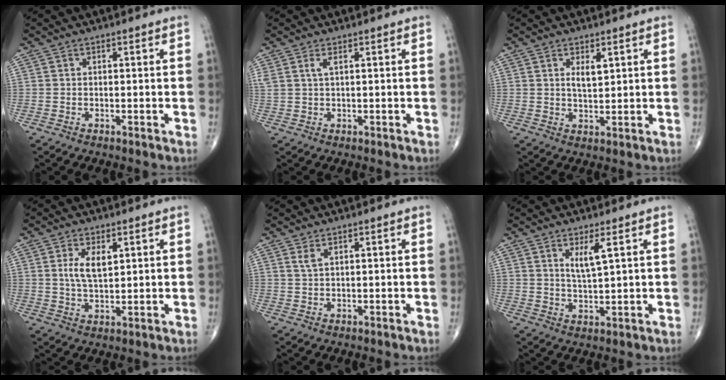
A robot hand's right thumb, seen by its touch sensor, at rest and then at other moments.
{"total": 2.0, "force": [1.0, 0.5, 1.6], "torque": [-0.044, 0.005, 0.026]}
{"total": 3.2, "force": [1.4, 1.3, 2.6], "torque": [-0.039, -0.013, 0.026]}
{"total": 5.5, "force": [1.8, 2.6, 4.5], "torque": [-0.081, -0.011, 0.038]}
{"total": 1.3, "force": [0.8, 0.3, 1.0], "torque": [-0.025, 0.001, 0.020]}
{"total": 4.1, "force": [1.9, 0.5, 3.6], "torque": [-0.070, -0.022, 0.040]}